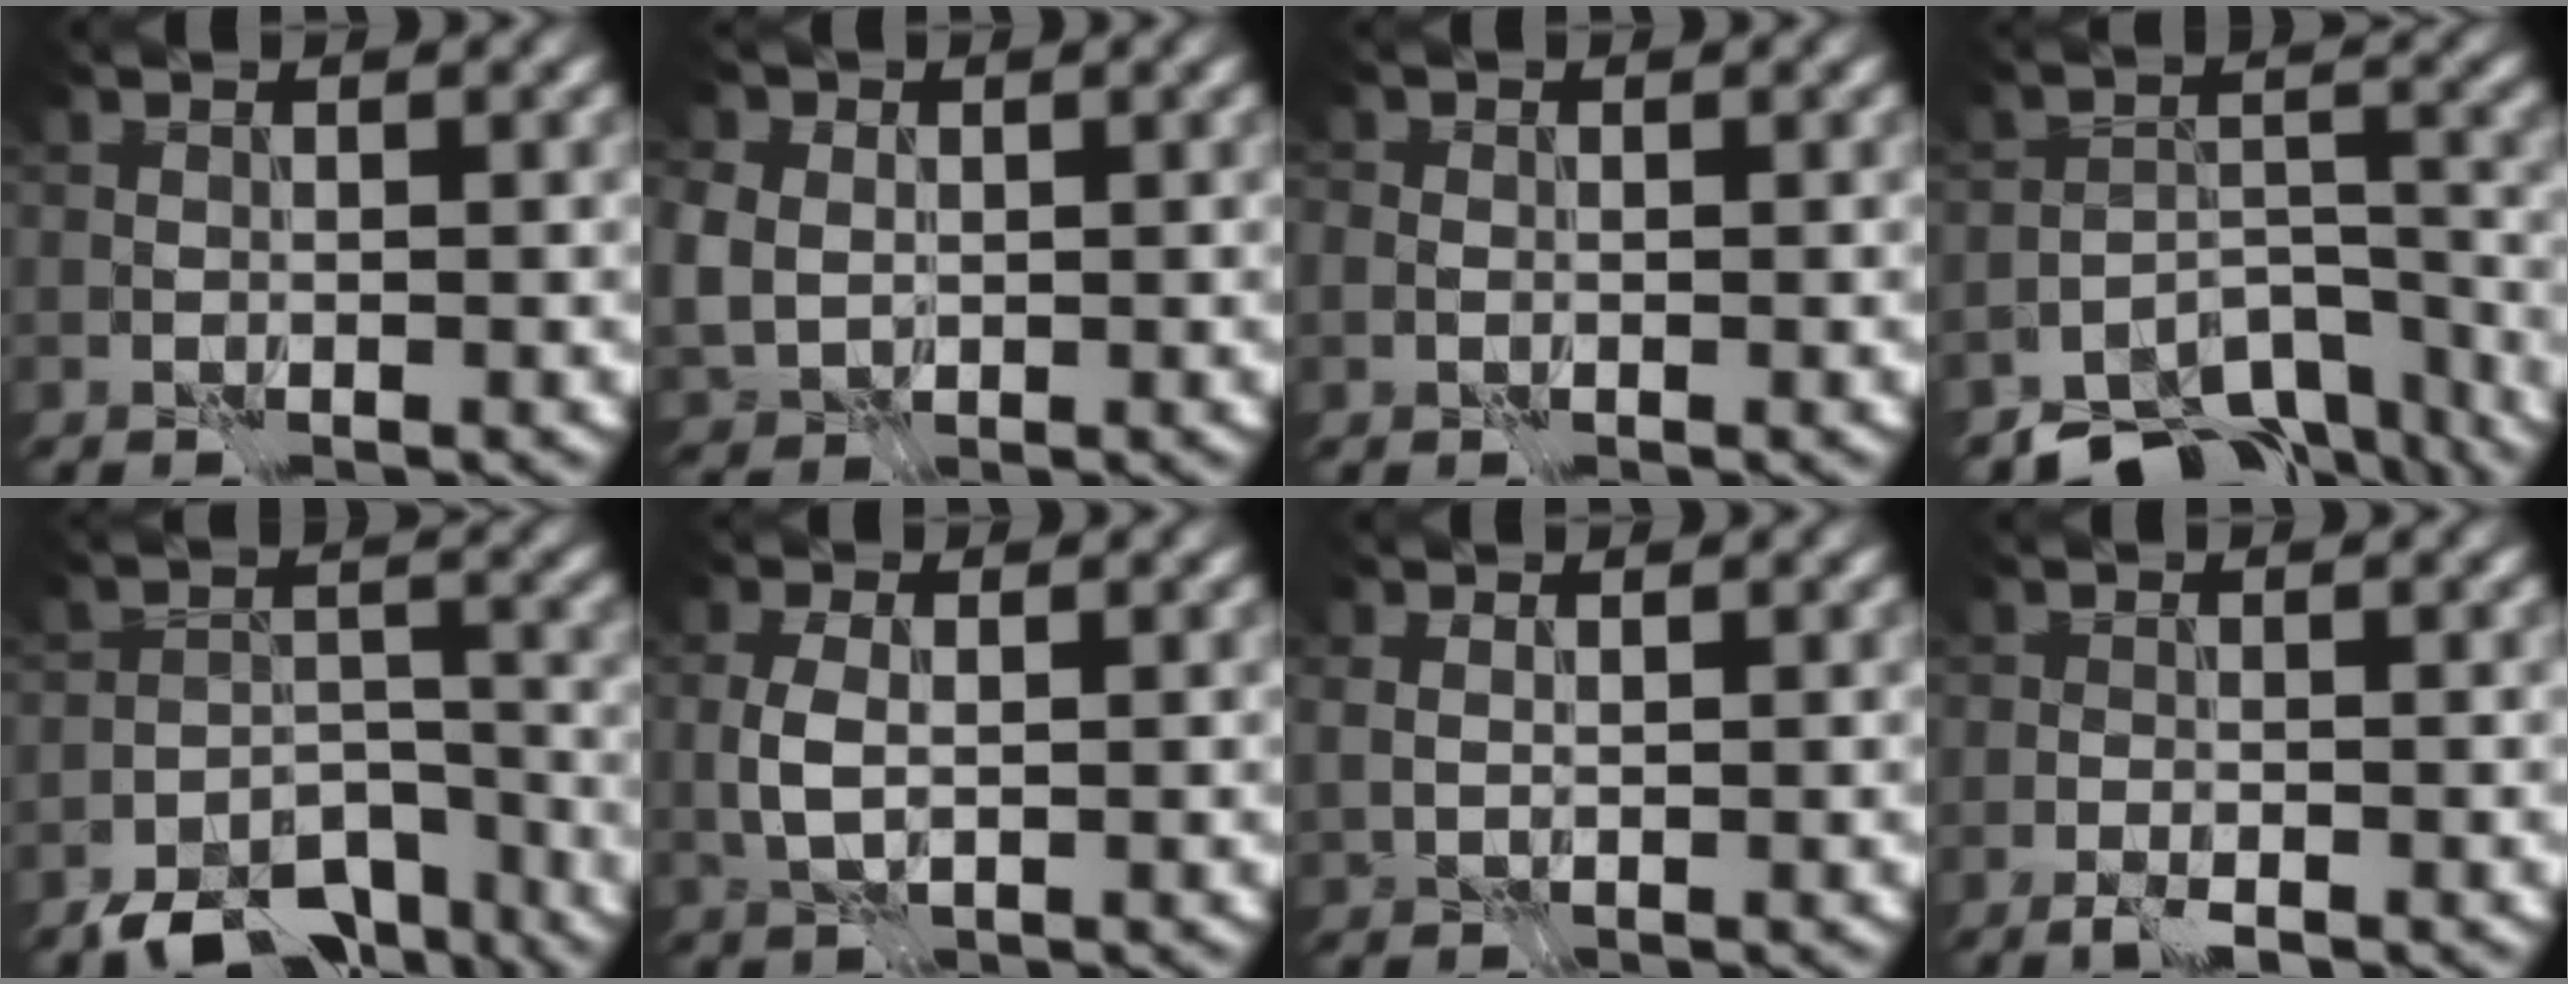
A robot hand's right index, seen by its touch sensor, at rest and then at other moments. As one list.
[{"total": 4.0, "force": [0.5, 3.5, 1.8], "torque": [-0.059, 0.004, 0.010]}, {"total": 0.8, "force": [-0.2, 0.7, 0.2], "torque": [-0.001, -0.003, -0.007]}, {"total": 9.5, "force": [-8.4, 3.6, 2.7], "torque": [-0.025, -0.005, -0.118]}, {"total": 7.9, "force": [-6.4, 3.4, 3.0], "torque": [-0.035, -0.010, -0.105]}, {"total": 2.2, "force": [0.0, 1.2, 1.8], "torque": [-0.045, -0.002, 0.002]}, {"total": 1.3, "force": [0.6, 1.0, 0.6], "torque": [-0.014, -0.001, 0.017]}, {"total": 1.4, "force": [-1.1, 0.2, 0.8], "torque": [-0.016, -0.003, -0.022]}]